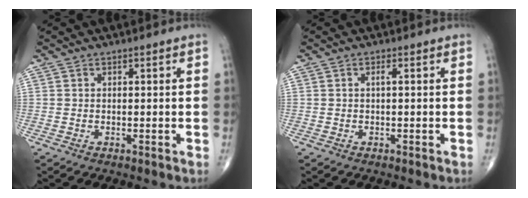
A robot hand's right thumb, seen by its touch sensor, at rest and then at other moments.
{"total": 0.7, "force": [0.1, 0.0, 0.7], "torque": [-0.017, -0.001, -0.001]}